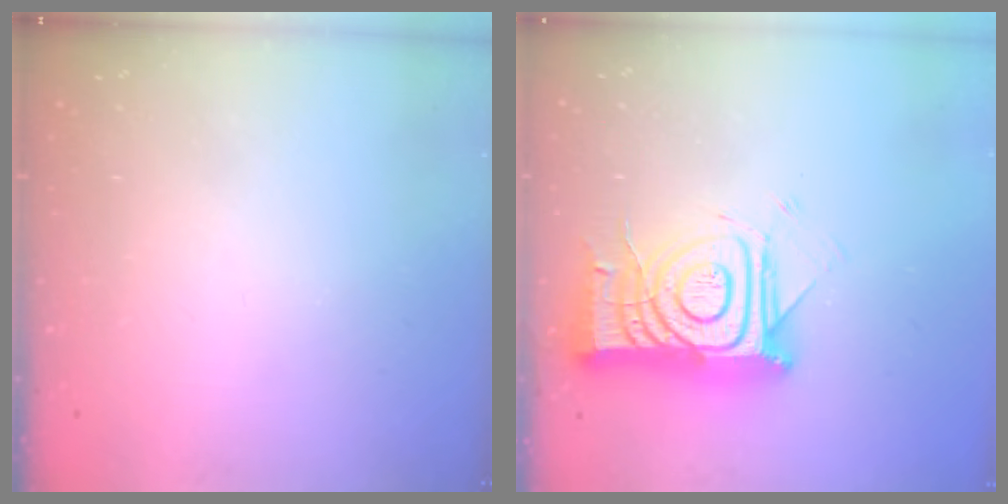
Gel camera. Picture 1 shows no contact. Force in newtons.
{"total": 16.3, "press": 16.3, "slide": 1.5}